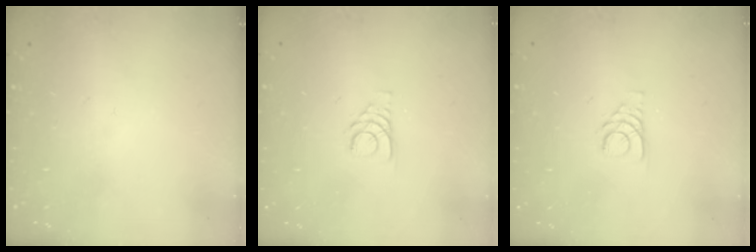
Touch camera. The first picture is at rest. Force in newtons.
{"total": 3.6, "press": 3.6, "slide": 0.3}
{"total": 3.6, "press": 3.6, "slide": 0.3}